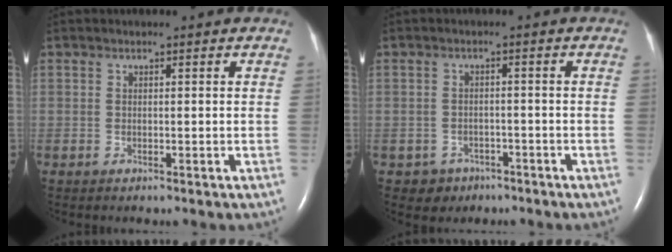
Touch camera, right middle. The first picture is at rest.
{"total": 3.2, "force": [-1.8, 2.6, -0.1], "torque": [-0.002, 0.013, -0.024]}